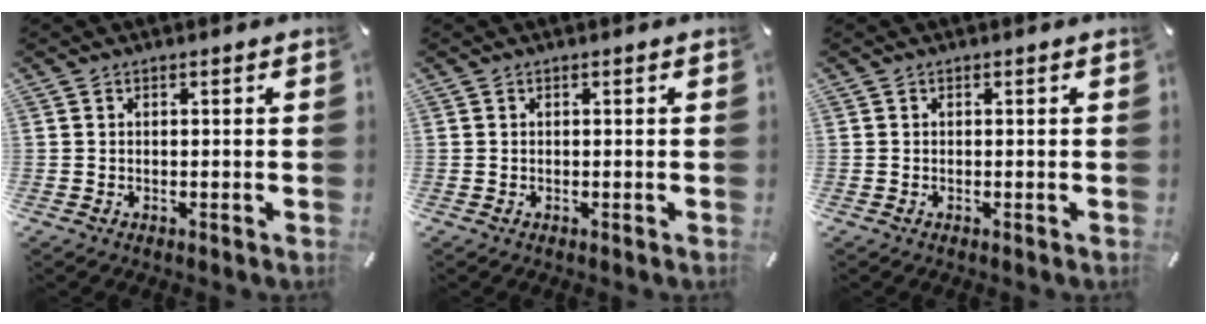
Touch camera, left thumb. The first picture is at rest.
{"total": 0.0}
{"total": 0.0}